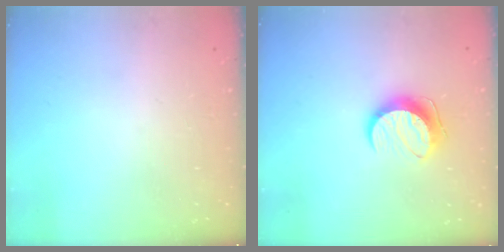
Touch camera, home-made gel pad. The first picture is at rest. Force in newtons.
{"total": 10.1, "press": 10.1, "slide": 0.4}